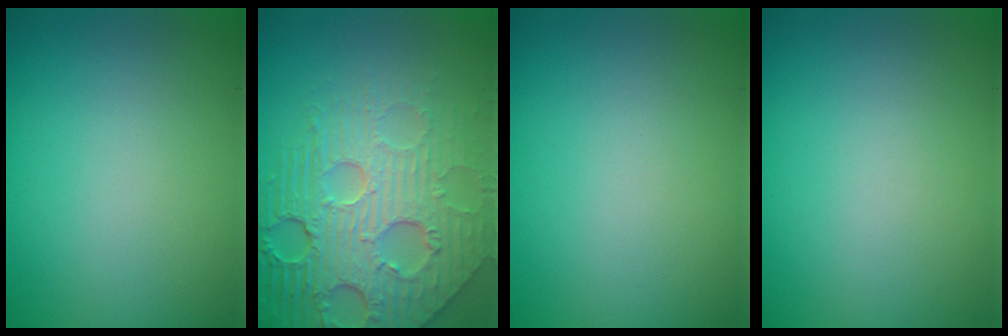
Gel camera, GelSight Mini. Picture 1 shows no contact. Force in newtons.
{"total": 8.5, "press": 6.0, "slide": 6.1}
{"total": 0.0}
{"total": 0.0}